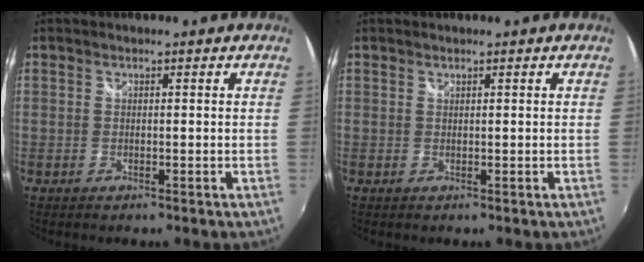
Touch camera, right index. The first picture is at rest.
{"total": 0.0}